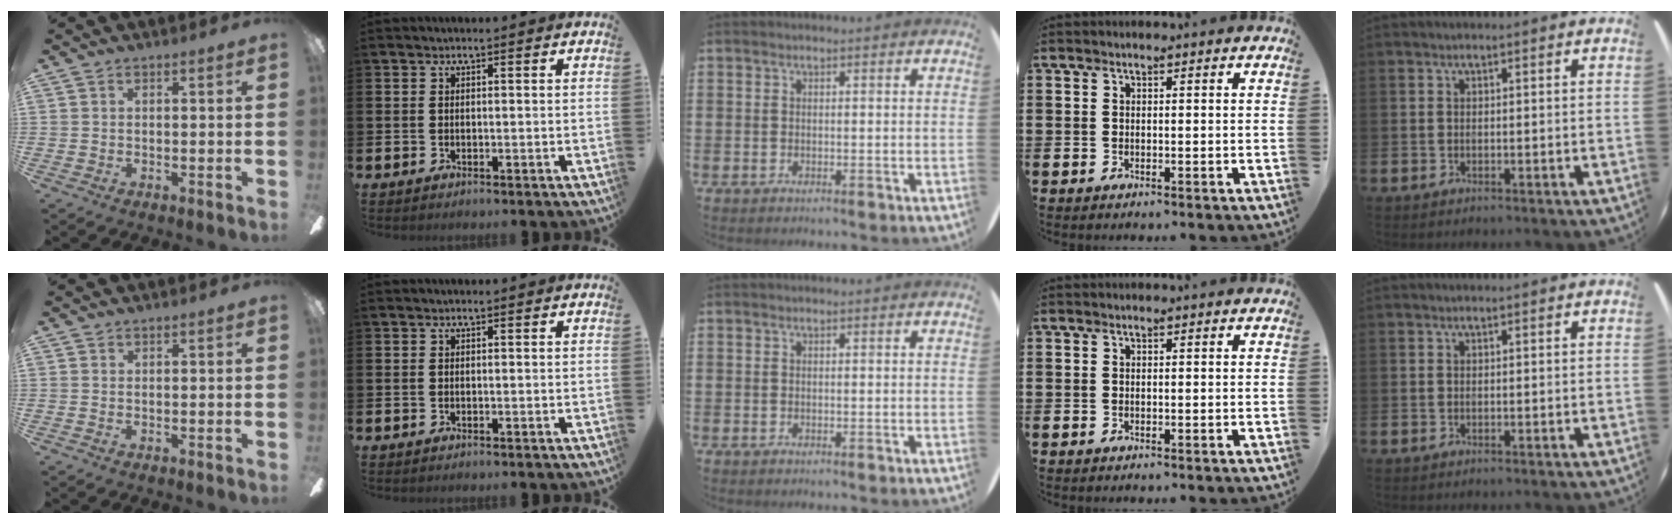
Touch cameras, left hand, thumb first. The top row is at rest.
{}